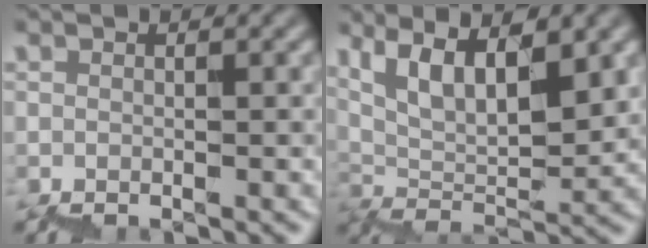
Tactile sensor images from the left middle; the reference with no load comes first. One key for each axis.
{"total": 6.4, "fx": 5.0, "fy": 1.5, "fz": 3.7, "tx": -0.062, "ty": 0.007, "tz": 0.101}